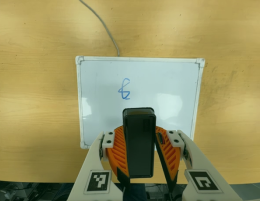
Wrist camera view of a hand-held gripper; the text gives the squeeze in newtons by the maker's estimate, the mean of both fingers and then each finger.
{"total": 7.6, "left": 8.0, "right": 7.2}